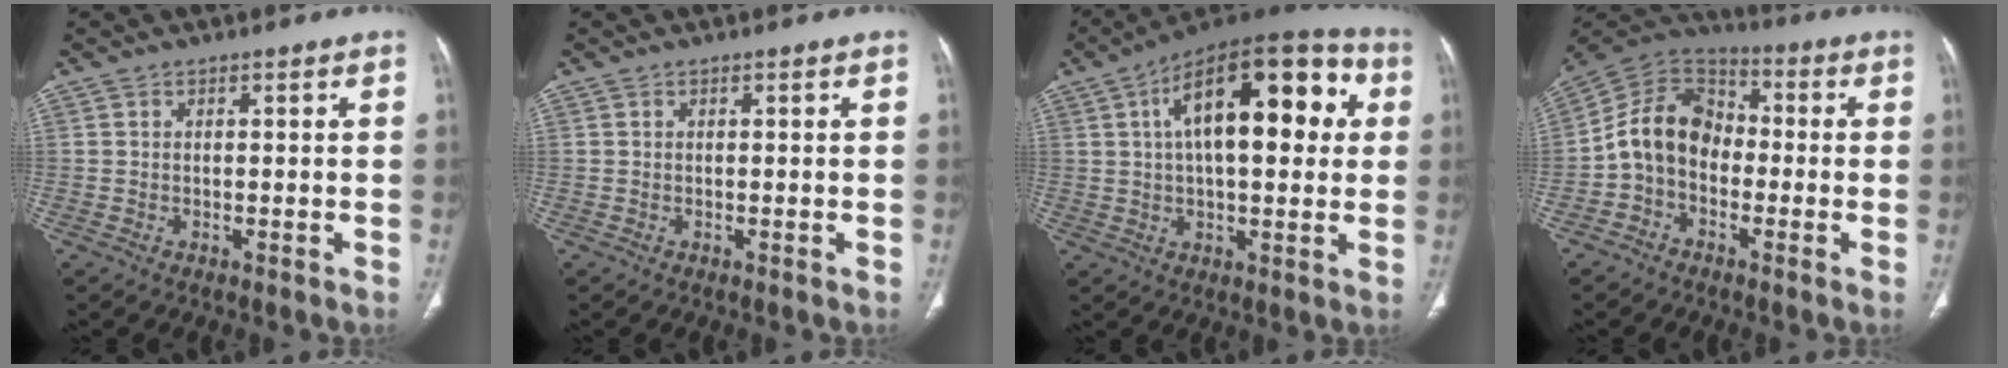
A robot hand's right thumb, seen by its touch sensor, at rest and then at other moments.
{"total": 0.0}
{"total": 22.7, "force": [5.5, 10.1, 19.5], "torque": [-0.274, 0.028, 0.074]}
{"total": 11.6, "force": [-2.2, 8.9, 7.1], "torque": [-0.114, 0.048, -0.056]}